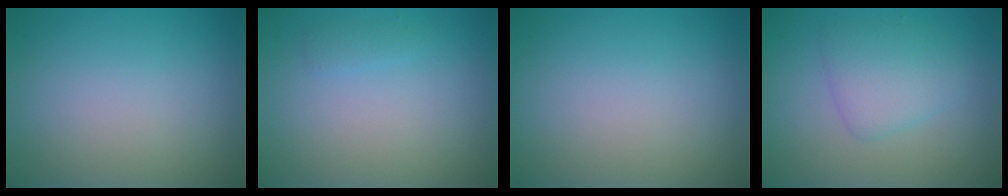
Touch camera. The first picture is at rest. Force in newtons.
{"total": 0.7, "press": 0.7, "slide": 0.1}
{"total": 0.0}
{"total": 2.9, "press": 2.9, "slide": 0.1}